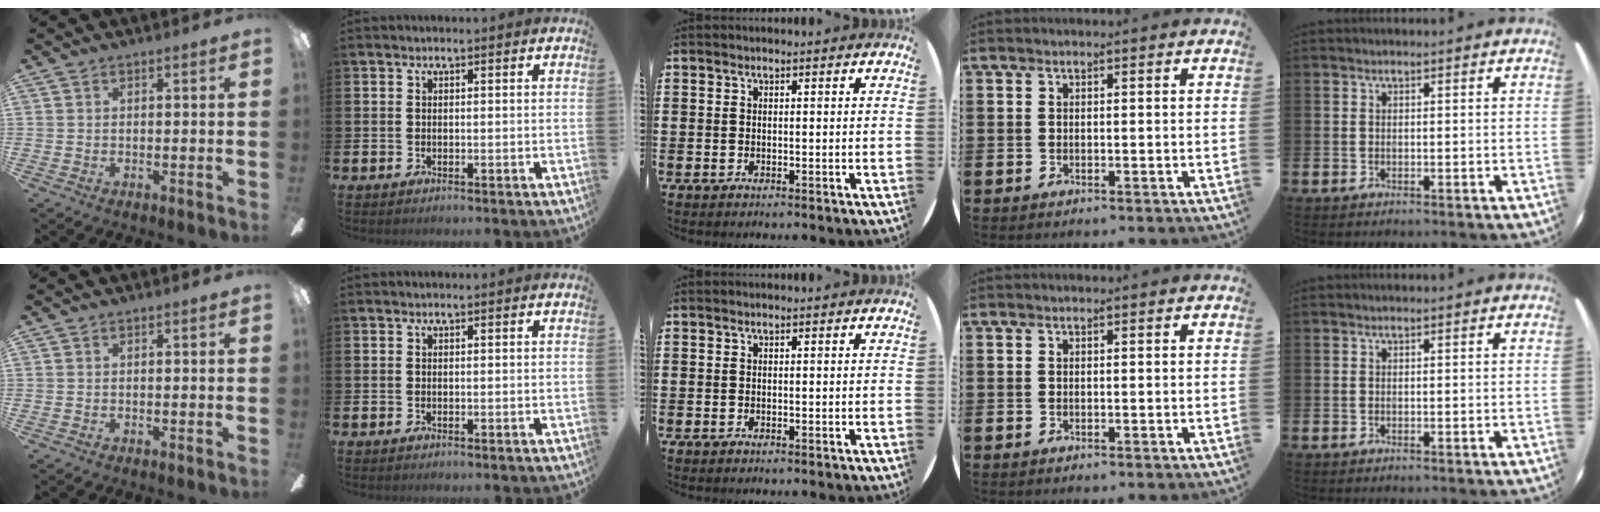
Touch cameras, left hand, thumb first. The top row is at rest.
{}